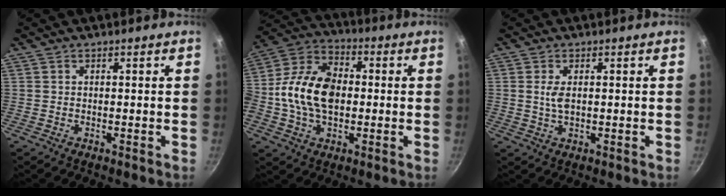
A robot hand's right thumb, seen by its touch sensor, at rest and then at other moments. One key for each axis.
{"total": 16.6, "fx": -0.6, "fy": 11.2, "fz": 12.3, "tx": -0.209, "ty": 0.029, "tz": -0.028}
{"total": 3.0, "fx": 0.5, "fy": 1.5, "fz": 2.5, "tx": -0.047, "ty": -0.004, "tz": 0.012}